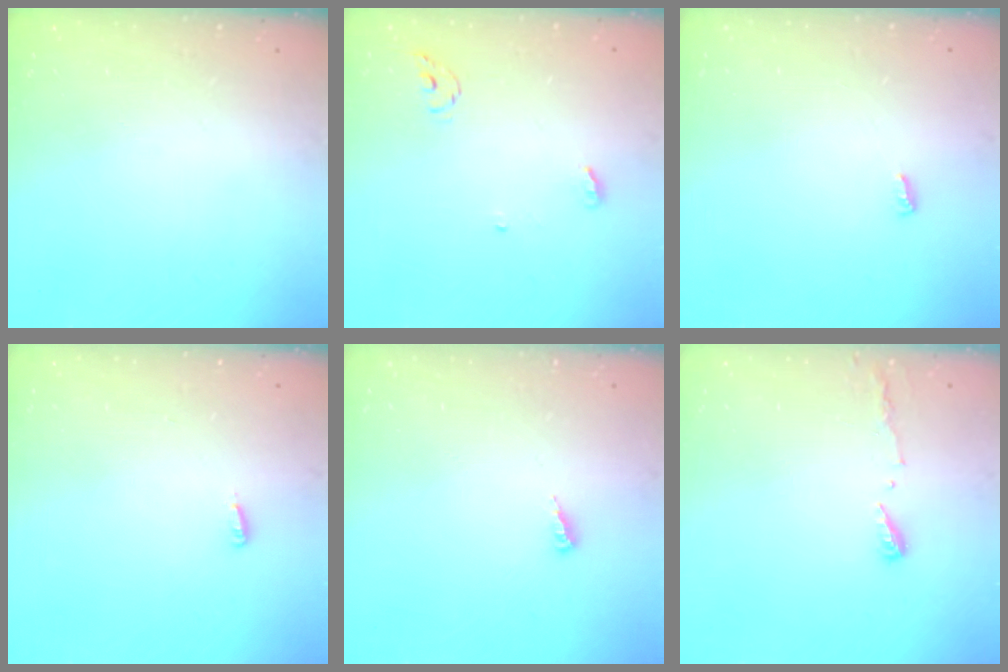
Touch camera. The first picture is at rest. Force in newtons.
{"total": 3.8, "press": 3.8, "slide": 0.3}
{"total": 2.8, "press": 2.8, "slide": 0.4}
{"total": 2.9, "press": 2.8, "slide": 0.9}
{"total": 3.9, "press": 3.9, "slide": 0.2}
{"total": 3.5, "press": 3.4, "slide": 0.3}